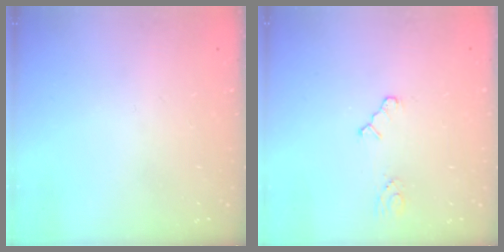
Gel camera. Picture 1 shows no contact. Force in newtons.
{"total": 2.5, "press": 2.5, "slide": 0.3}